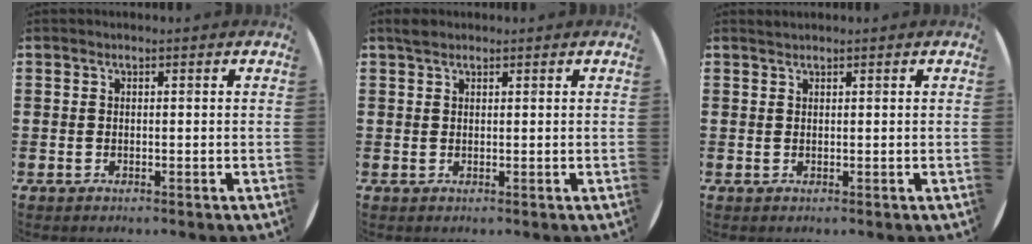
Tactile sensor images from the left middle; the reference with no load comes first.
{"total": 1.3, "force": [1.1, 0.7, 0.3], "torque": [0.001, 0.002, 0.019]}
{"total": 0.5, "force": [0.5, -0.1, -0.1], "torque": [0.002, 0.001, 0.010]}